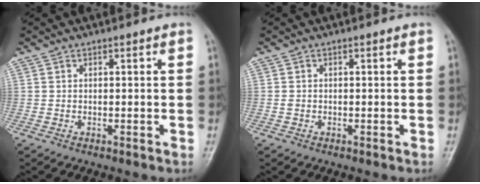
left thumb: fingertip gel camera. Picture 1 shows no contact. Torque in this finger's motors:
{"motor_torque": [-0.08, 0.05, -0.11, 0.00, 0.00]}